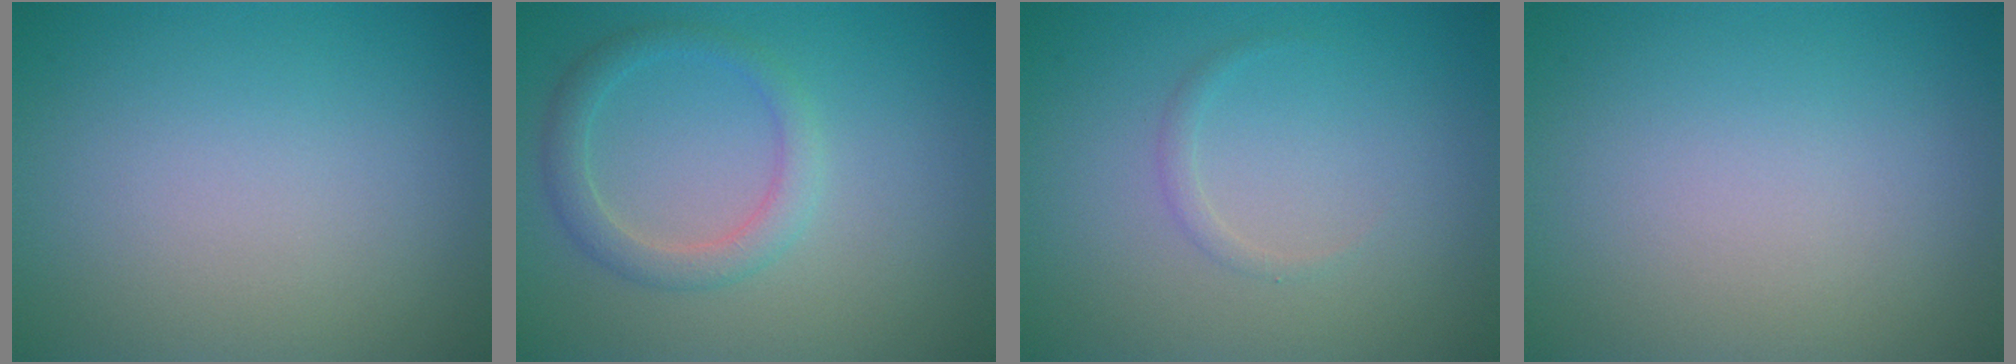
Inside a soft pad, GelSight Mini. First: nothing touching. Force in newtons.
{"total": 2.4, "press": 2.4, "slide": 0.2}
{"total": 0.8, "press": 0.8, "slide": 0.0}
{"total": 0.0}